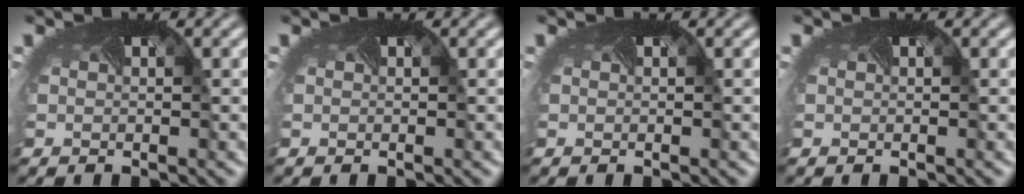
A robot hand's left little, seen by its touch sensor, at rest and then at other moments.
{"total": 0.0}
{"total": 0.0}
{"total": 0.0}